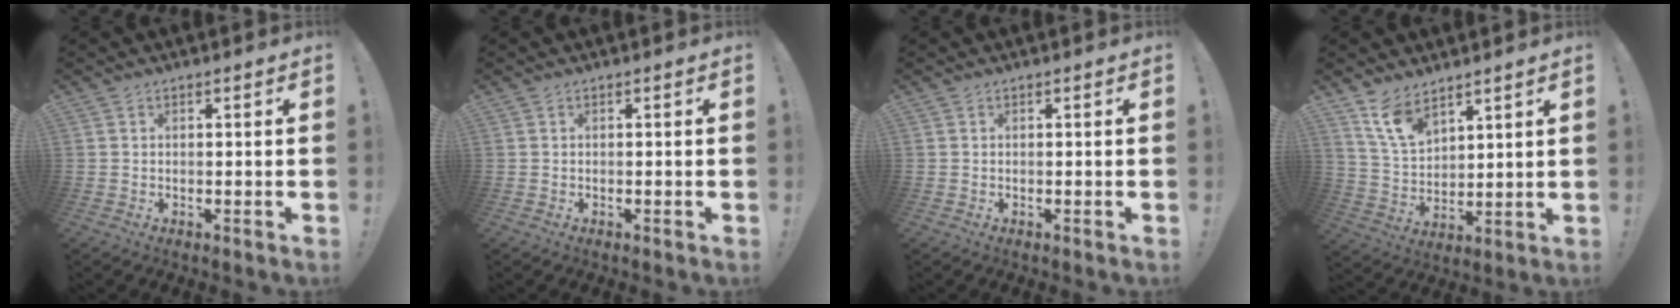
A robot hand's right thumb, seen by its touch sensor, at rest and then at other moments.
{"total": 0.0}
{"total": 0.0}
{"total": 10.6, "force": [7.8, 5.5, 4.5], "torque": [-0.099, -0.040, 0.155]}